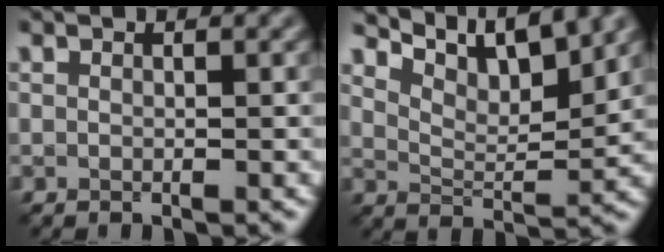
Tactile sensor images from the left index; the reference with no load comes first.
{"total": 6.6, "force": [5.5, 1.2, 3.4], "torque": [-0.067, 0.001, 0.090]}